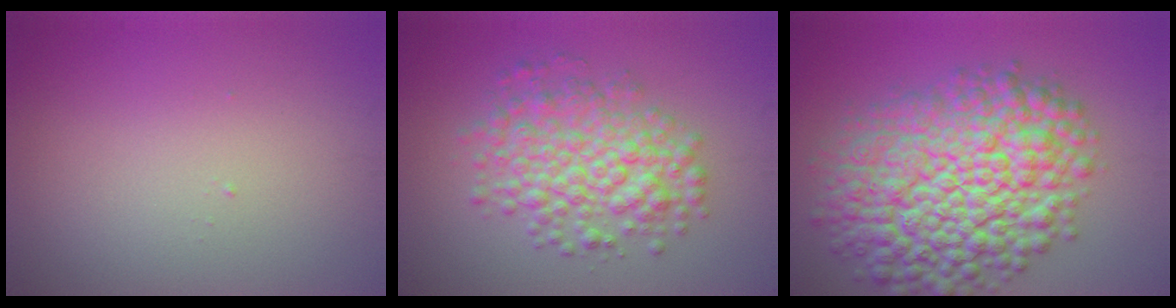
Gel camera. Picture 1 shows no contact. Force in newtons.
{"total": 5.8, "press": 5.8, "slide": 0.1}
{"total": 12.6, "press": 12.6, "slide": 0.4}